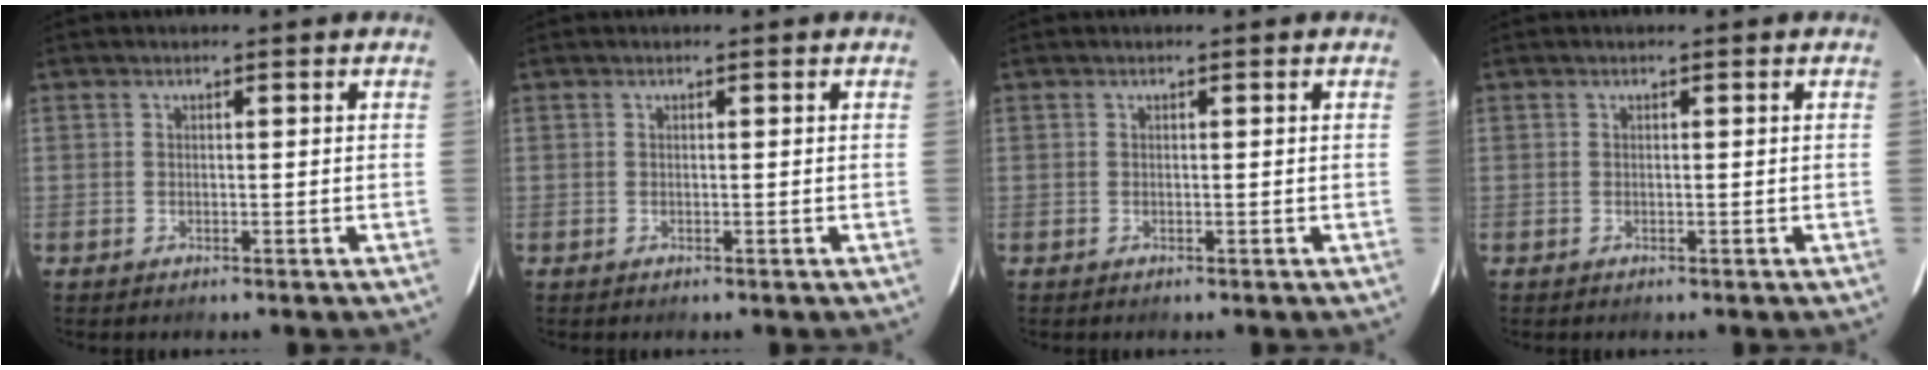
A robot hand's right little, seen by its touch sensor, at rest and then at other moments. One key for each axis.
{"total": 0.0}
{"total": 0.0}
{"total": 0.0}